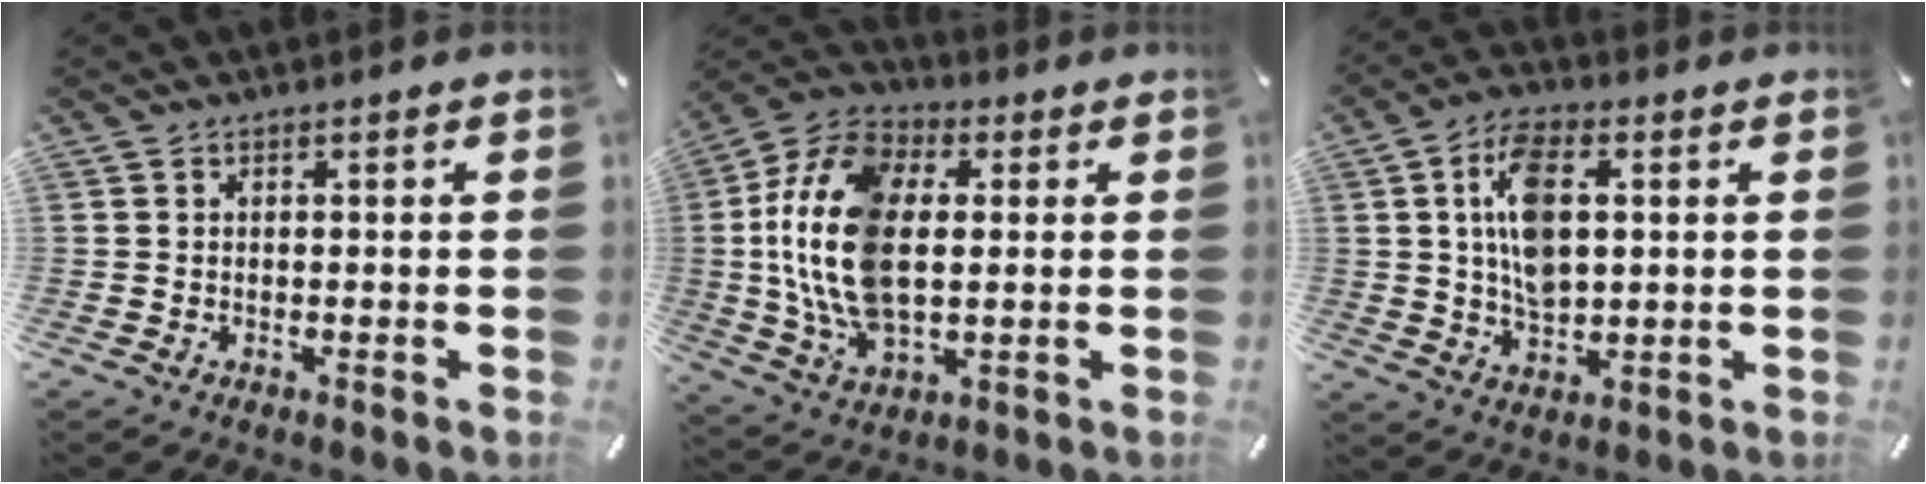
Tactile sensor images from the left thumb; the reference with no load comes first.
{"total": 17.7, "force": [0.8, 11.0, 13.8], "torque": [-0.335, -0.006, 0.009]}
{"total": 11.1, "force": [2.2, 6.5, 8.7], "torque": [-0.164, 0.002, 0.035]}